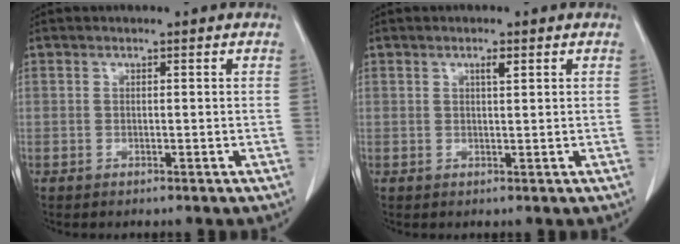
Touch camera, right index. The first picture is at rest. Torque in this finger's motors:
{"motor_torque": [0.21, 0.07, 0.01, 0.01]}